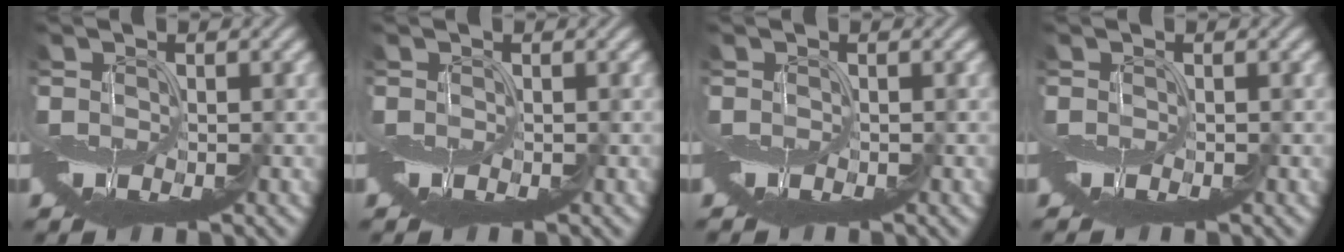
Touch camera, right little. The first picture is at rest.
{"total": 0.0}
{"total": 0.7, "force": [-0.6, -0.1, -0.3], "torque": [0.007, 0.002, -0.008]}
{"total": 0.7, "force": [-0.7, -0.2, -0.2], "torque": [0.004, 0.001, -0.009]}